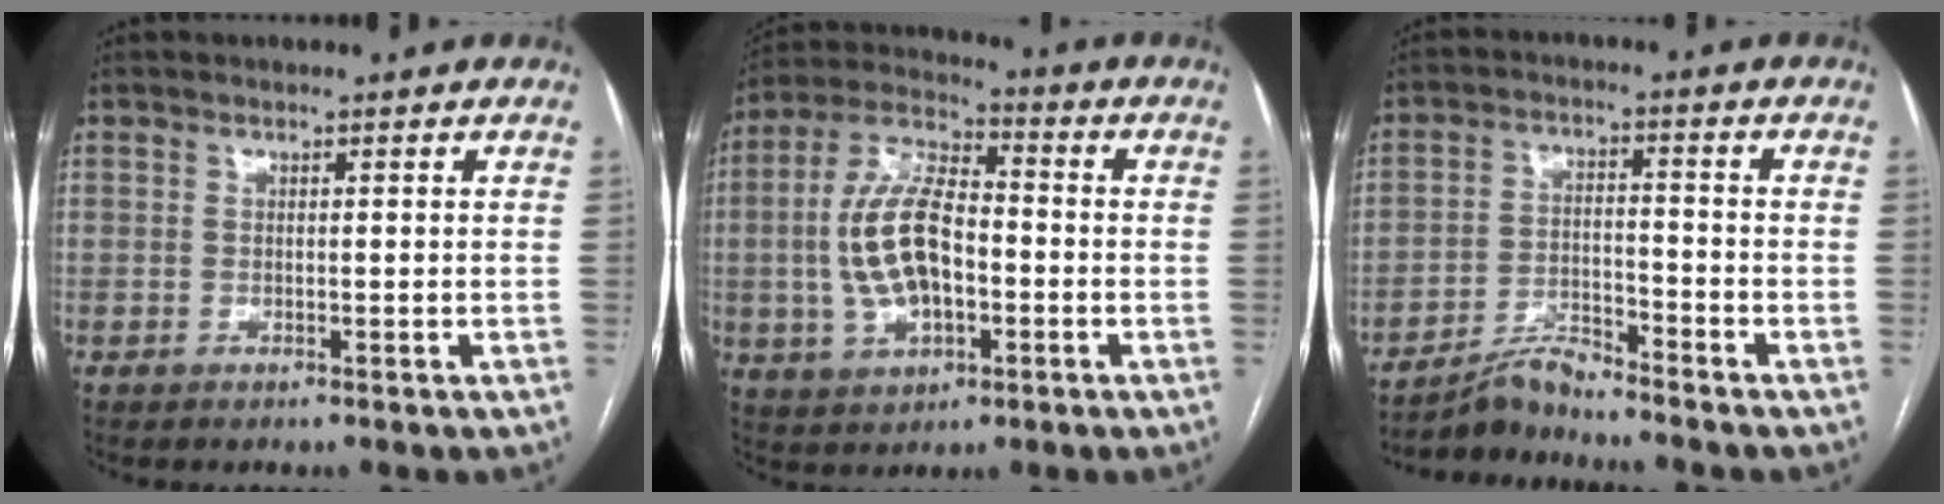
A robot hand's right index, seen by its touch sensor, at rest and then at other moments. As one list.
[{"total": 13.5, "force": [-1.6, 6.5, 11.7], "torque": [-0.251, 0.018, -0.027]}, {"total": 8.7, "force": [-8.2, -0.1, 3.2], "torque": [-0.065, -0.006, -0.153]}]